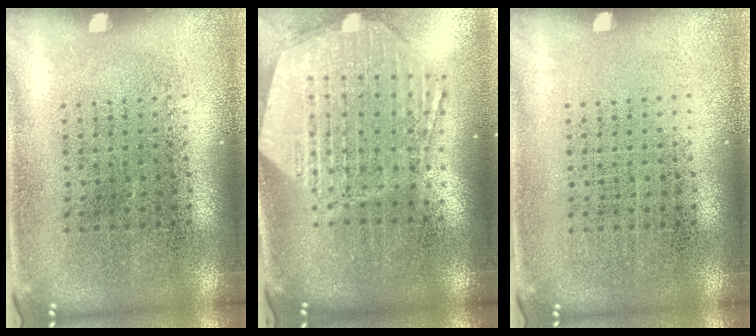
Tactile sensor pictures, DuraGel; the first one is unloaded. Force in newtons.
{"total": 2.9, "press": 2.3, "slide": 1.8}
{"total": 0.0}